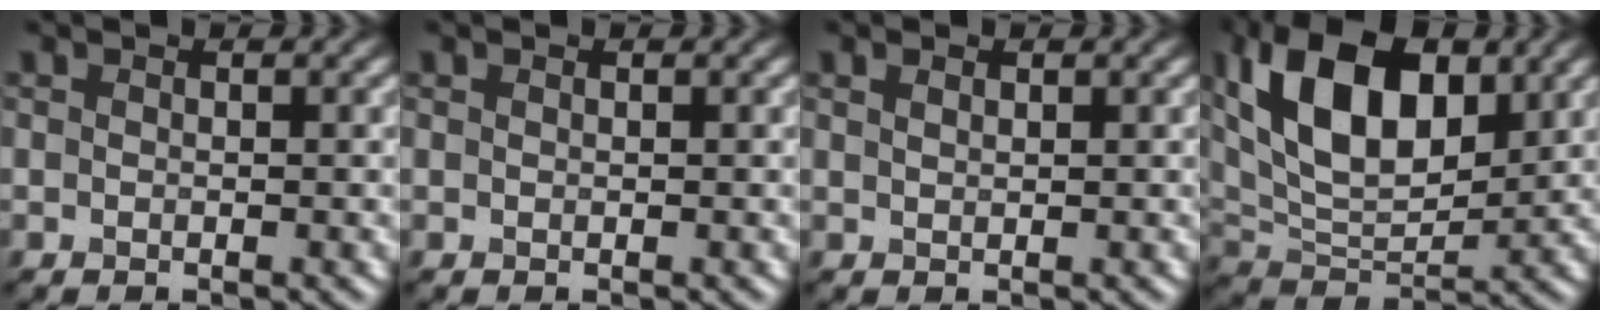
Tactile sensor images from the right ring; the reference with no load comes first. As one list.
[{"total": 0.0}, {"total": 0.8, "force": [0.6, 0.3, 0.5], "torque": [-0.011, 0.000, 0.012]}, {"total": 12.4, "force": [4.6, 6.6, 9.4], "torque": [-0.173, 0.019, 0.077]}]